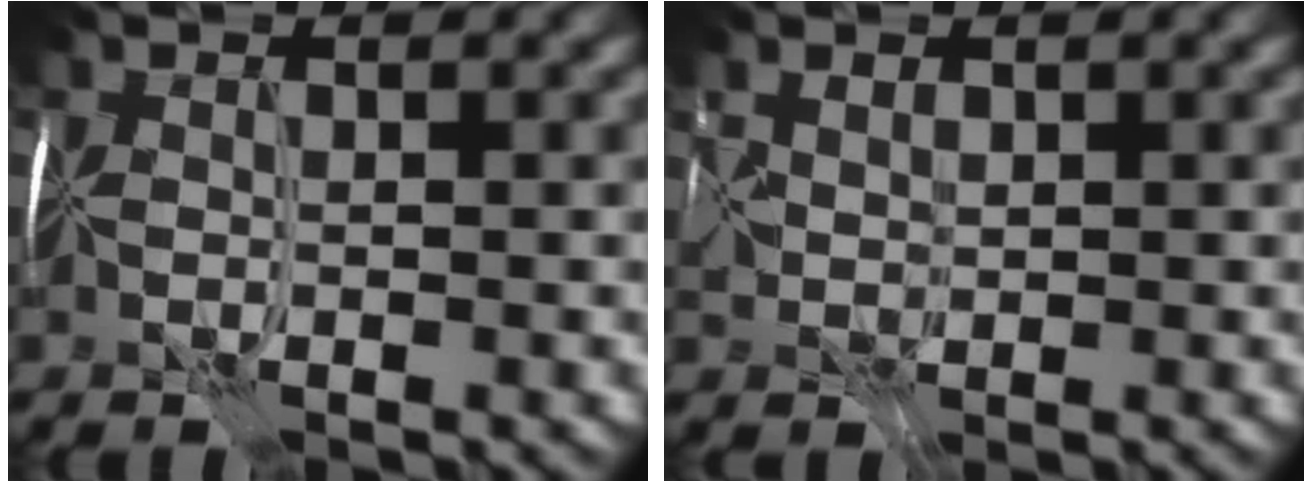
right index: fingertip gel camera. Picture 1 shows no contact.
{"total": 0.9, "force": [0.7, 0.6, -0.2], "torque": [-0.010, 0.009, 0.015]}